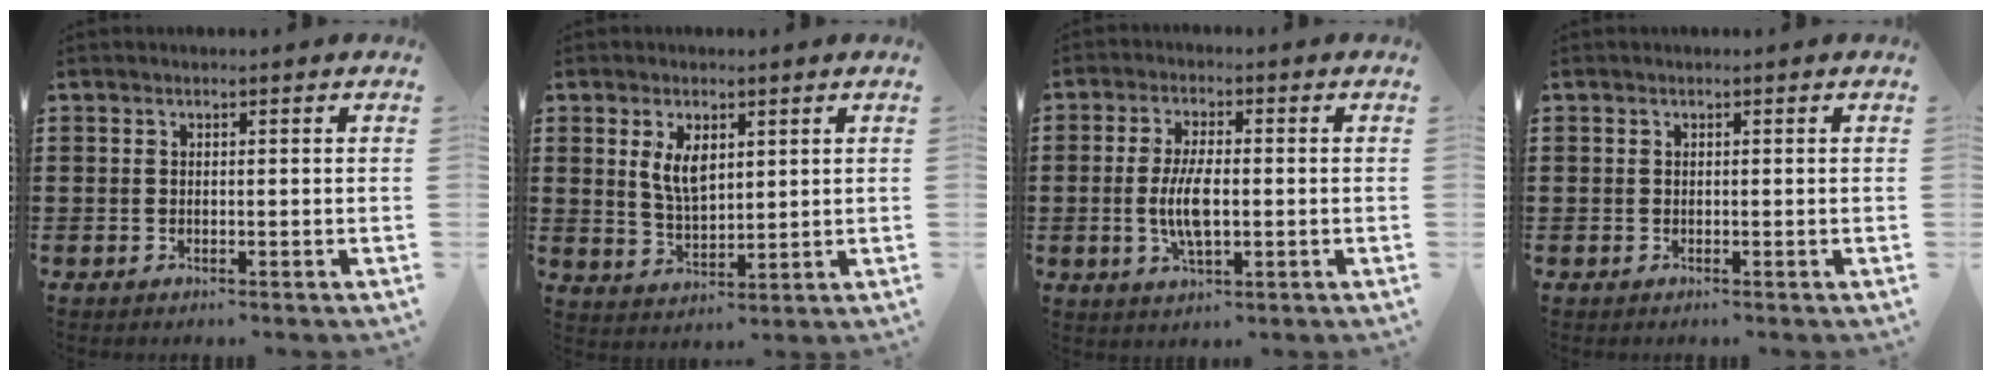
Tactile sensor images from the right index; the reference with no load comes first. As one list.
[{"total": 4.9, "force": [2.0, 2.3, 3.9], "torque": [-0.075, 0.003, 0.033]}, {"total": 6.3, "force": [-0.6, 2.3, 5.8], "torque": [-0.127, -0.004, -0.018]}, {"total": 0.0}]